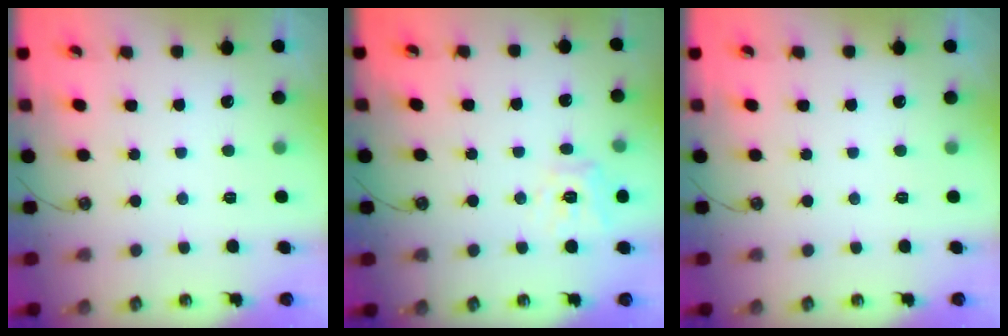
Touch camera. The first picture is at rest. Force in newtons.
{"total": 10.4, "press": 10.4, "slide": 1.1}
{"total": 0.0}